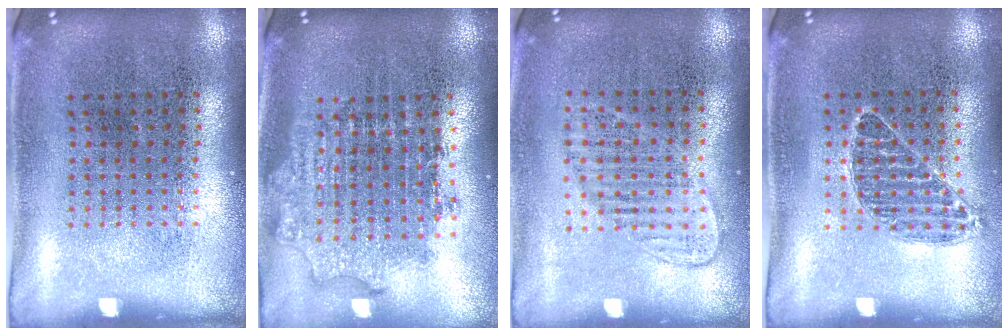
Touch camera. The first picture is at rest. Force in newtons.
{"total": 1.8, "press": 1.4, "slide": 1.1}
{"total": 1.2, "press": 1.0, "slide": 0.6}
{"total": 0.6, "press": 0.6, "slide": 0.1}